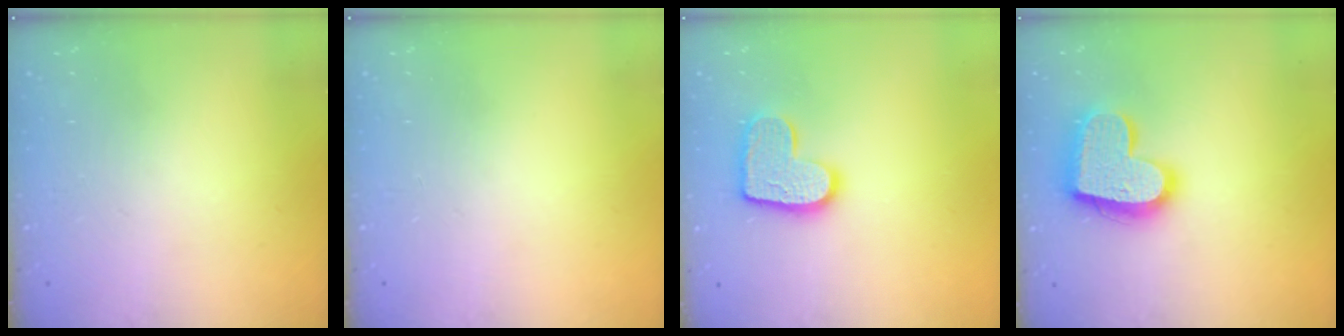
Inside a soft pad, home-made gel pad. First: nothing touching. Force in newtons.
{"total": 0.0}
{"total": 12.8, "press": 12.8, "slide": 0.8}
{"total": 18.0, "press": 18.0, "slide": 1.1}